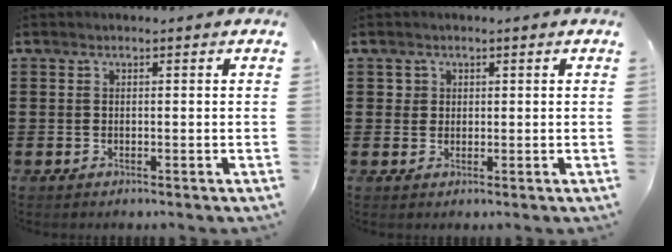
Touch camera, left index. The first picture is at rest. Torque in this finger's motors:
{"motor_torque": [0.06, 0.00, -0.03, -0.01]}